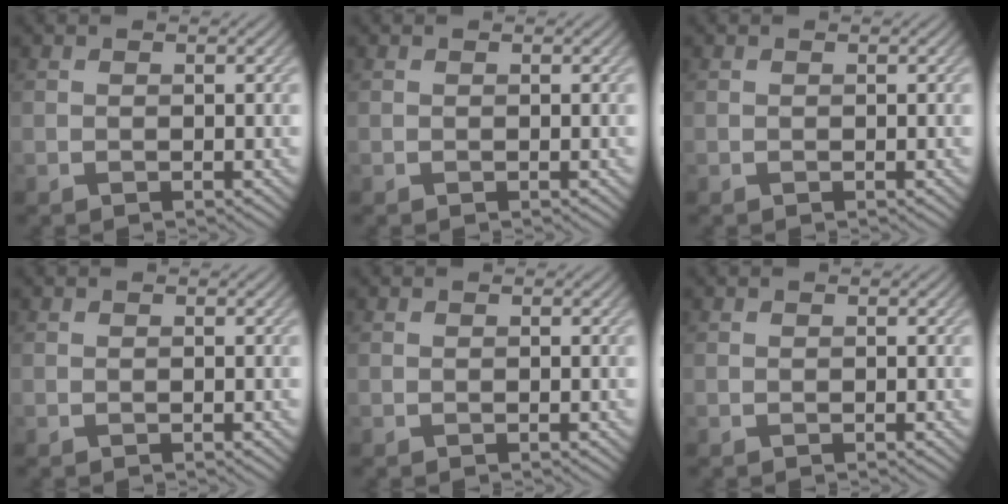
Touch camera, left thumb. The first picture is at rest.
{"total": 0.0}
{"total": 0.0}
{"total": 0.0}
{"total": 0.0}
{"total": 0.0}